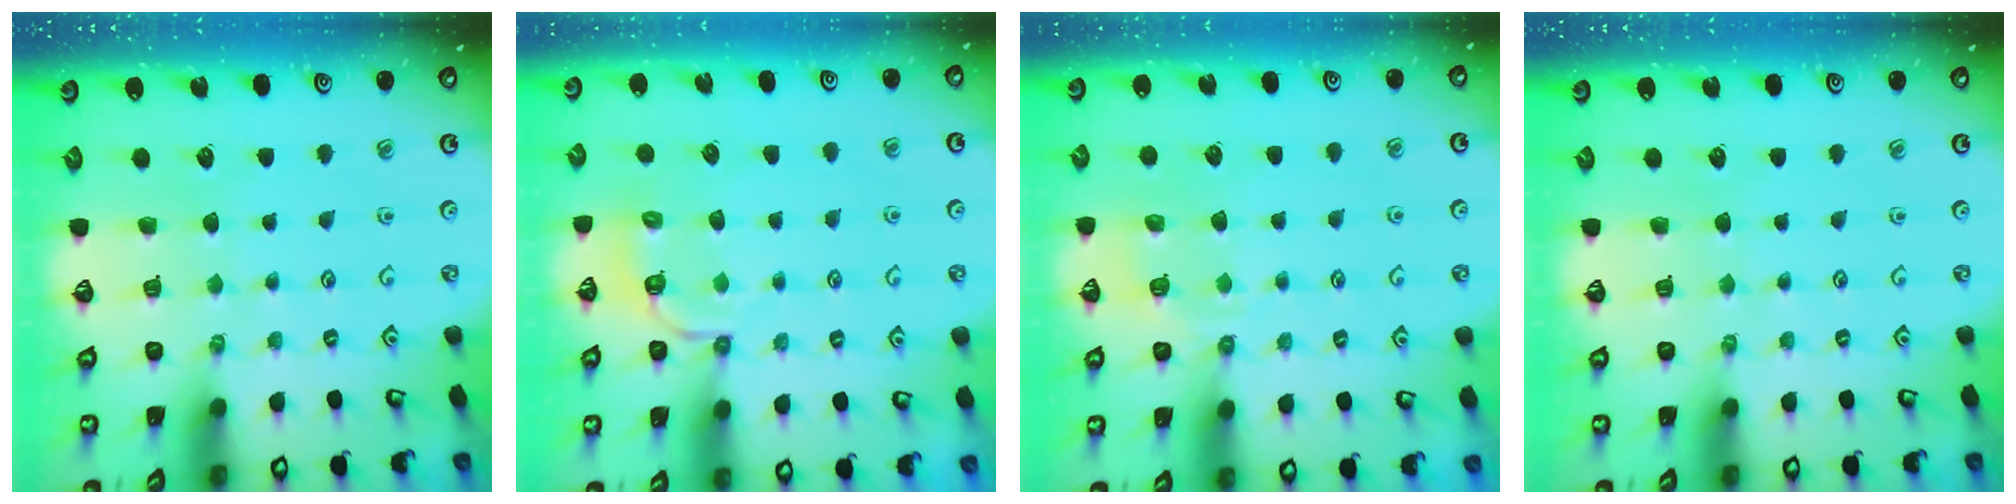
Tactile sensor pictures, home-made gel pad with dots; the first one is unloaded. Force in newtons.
{"total": 3.9, "press": 3.5, "slide": 1.7}
{"total": 4.8, "press": 4.6, "slide": 1.3}
{"total": 0.0}